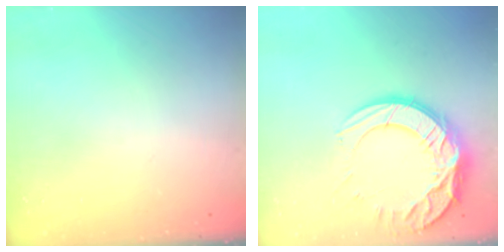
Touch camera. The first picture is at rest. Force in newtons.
{"total": 17.2, "press": 17.2, "slide": 1.0}